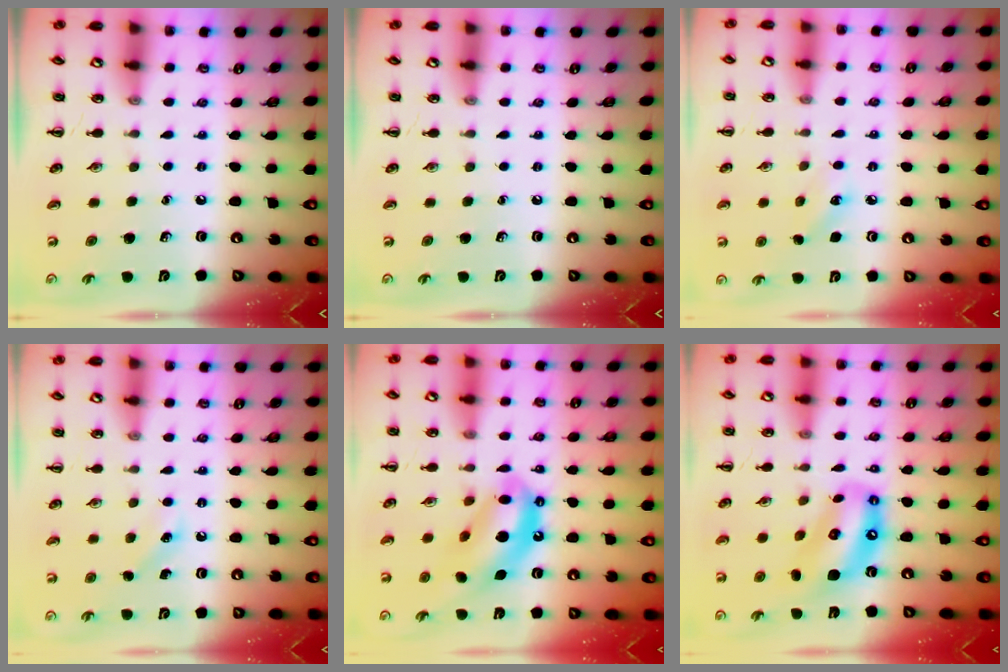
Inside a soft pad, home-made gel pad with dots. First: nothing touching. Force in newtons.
{"total": 0.0}
{"total": 5.1, "press": 4.9, "slide": 1.4}
{"total": 4.7, "press": 4.5, "slide": 1.1}
{"total": 12.9, "press": 12.4, "slide": 3.4}
{"total": 12.6, "press": 12.2, "slide": 3.2}